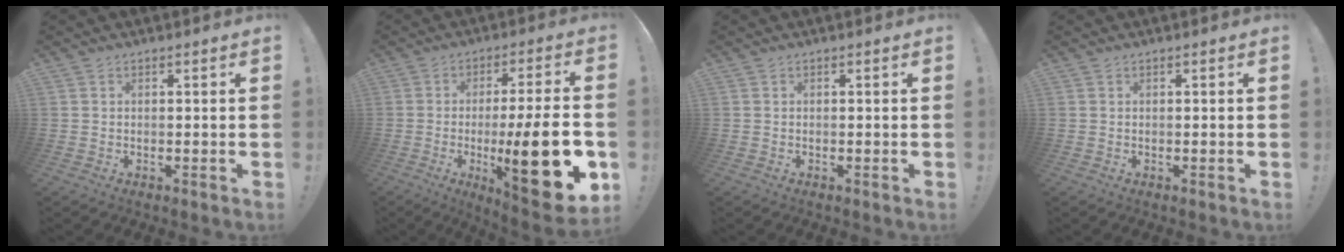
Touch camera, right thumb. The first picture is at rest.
{"total": 22.3, "force": [-5.2, 4.6, 21.2], "torque": [-0.322, 0.006, -0.074]}
{"total": 0.0}
{"total": 0.0}